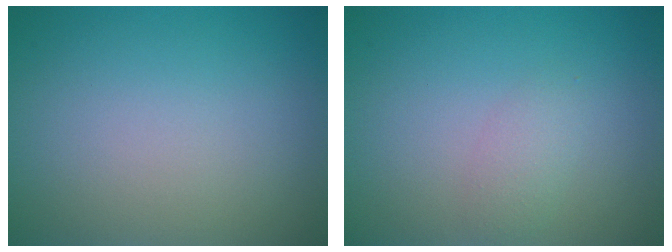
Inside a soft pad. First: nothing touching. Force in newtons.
{"total": 1.5, "press": 1.5, "slide": 0.1}